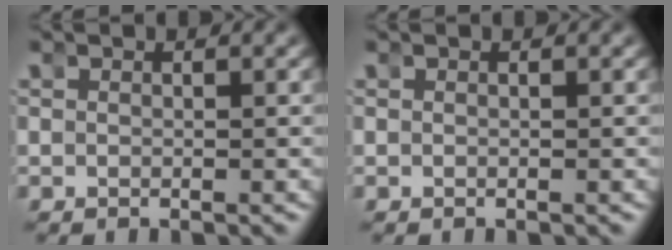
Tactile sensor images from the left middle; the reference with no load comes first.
{"total": 0.0}